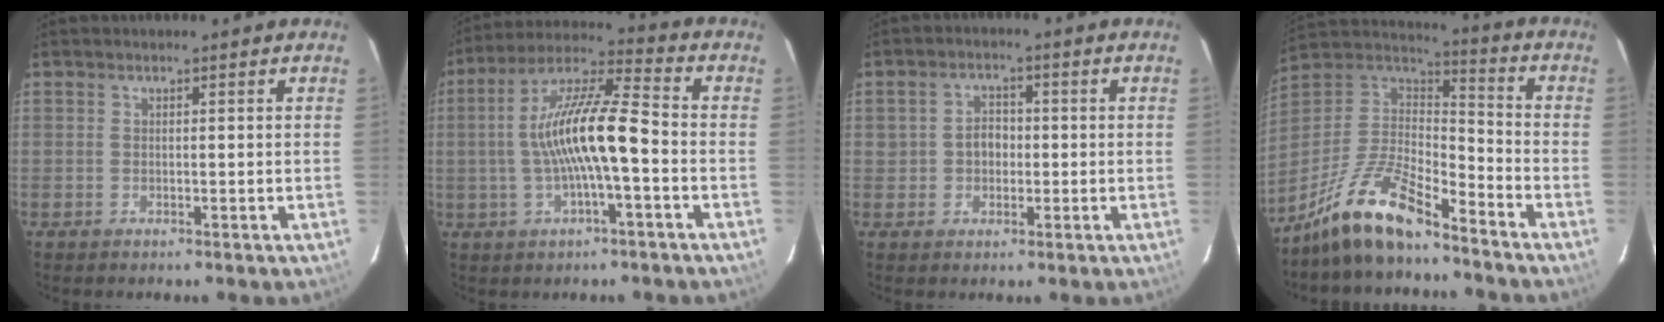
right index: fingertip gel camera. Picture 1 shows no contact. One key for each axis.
{"total": 13.5, "fx": -2.0, "fy": 2.3, "fz": 13.2, "tx": -0.251, "ty": 0.016, "tz": -0.038}
{"total": 3.9, "fx": -0.4, "fy": 3.3, "fz": 1.9, "tx": -0.035, "ty": 0.010, "tz": -0.003}
{"total": 15.2, "fx": -11.7, "fy": 3.9, "fz": 8.9, "tx": -0.199, "ty": -0.001, "tz": -0.223}